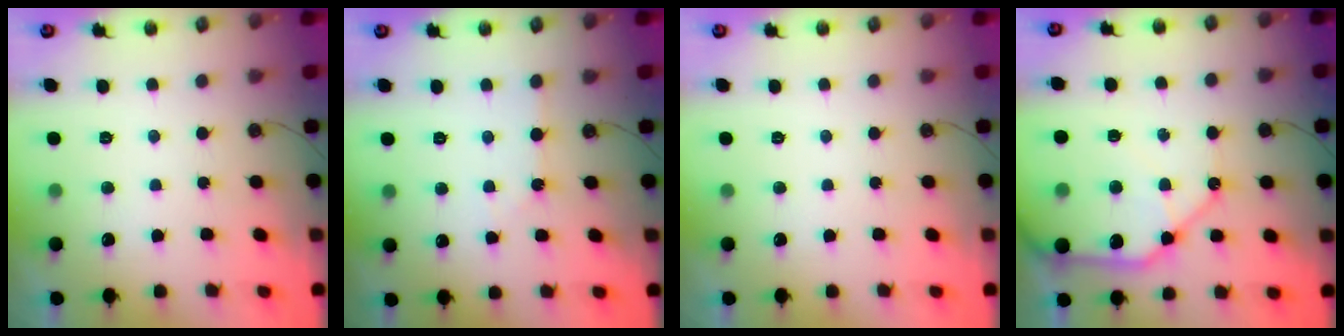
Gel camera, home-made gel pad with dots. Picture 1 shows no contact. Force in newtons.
{"total": 2.9, "press": 2.9, "slide": 0.5}
{"total": 0.0}
{"total": 15.8, "press": 15.7, "slide": 2.0}